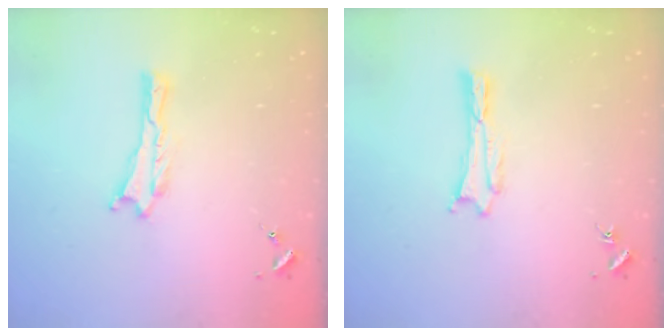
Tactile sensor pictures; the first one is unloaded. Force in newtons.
{"total": 0.7, "press": 0.7, "slide": 0.1}